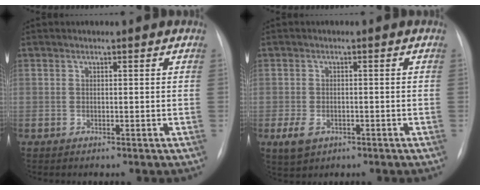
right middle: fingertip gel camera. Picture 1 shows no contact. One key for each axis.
{"total": 3.4, "fx": -1.5, "fy": 2.3, "fz": 2.1, "tx": -0.046, "ty": -0.005, "tz": -0.015}